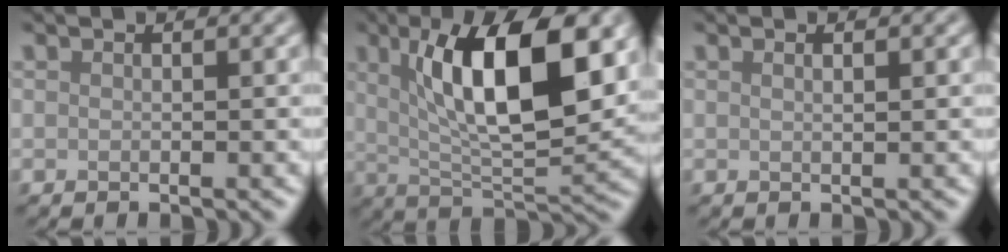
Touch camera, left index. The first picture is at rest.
{"total": 10.7, "force": [3.4, 3.5, 9.6], "torque": [-0.143, 0.000, 0.058]}
{"total": 0.9, "force": [0.5, 0.3, 0.8], "torque": [-0.007, 0.000, 0.005]}